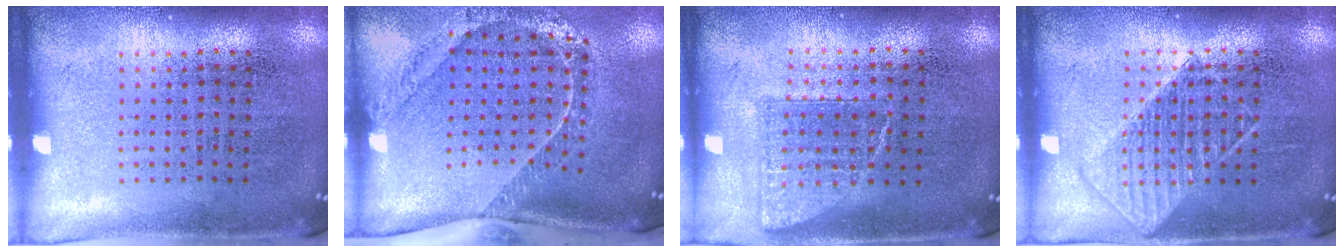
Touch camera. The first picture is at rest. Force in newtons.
{"total": 1.8, "press": 1.5, "slide": 1.1}
{"total": 0.7, "press": 0.6, "slide": 0.3}
{"total": 2.0, "press": 2.0, "slide": 0.5}